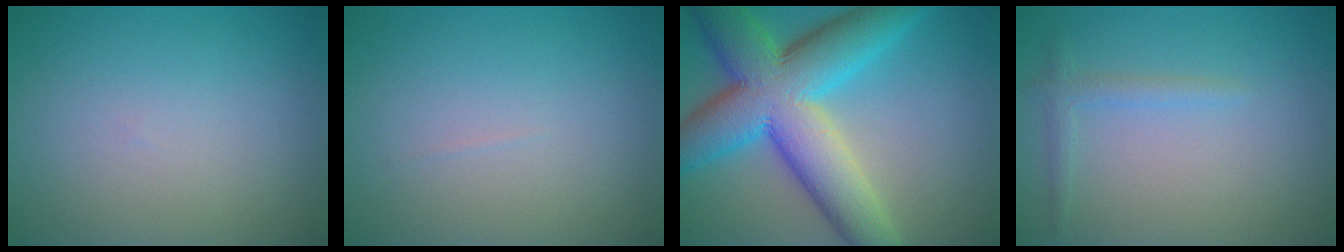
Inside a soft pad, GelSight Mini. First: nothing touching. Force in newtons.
{"total": 0.0}
{"total": 13.1, "press": 13.1, "slide": 0.4}
{"total": 1.4, "press": 1.4, "slide": 0.1}